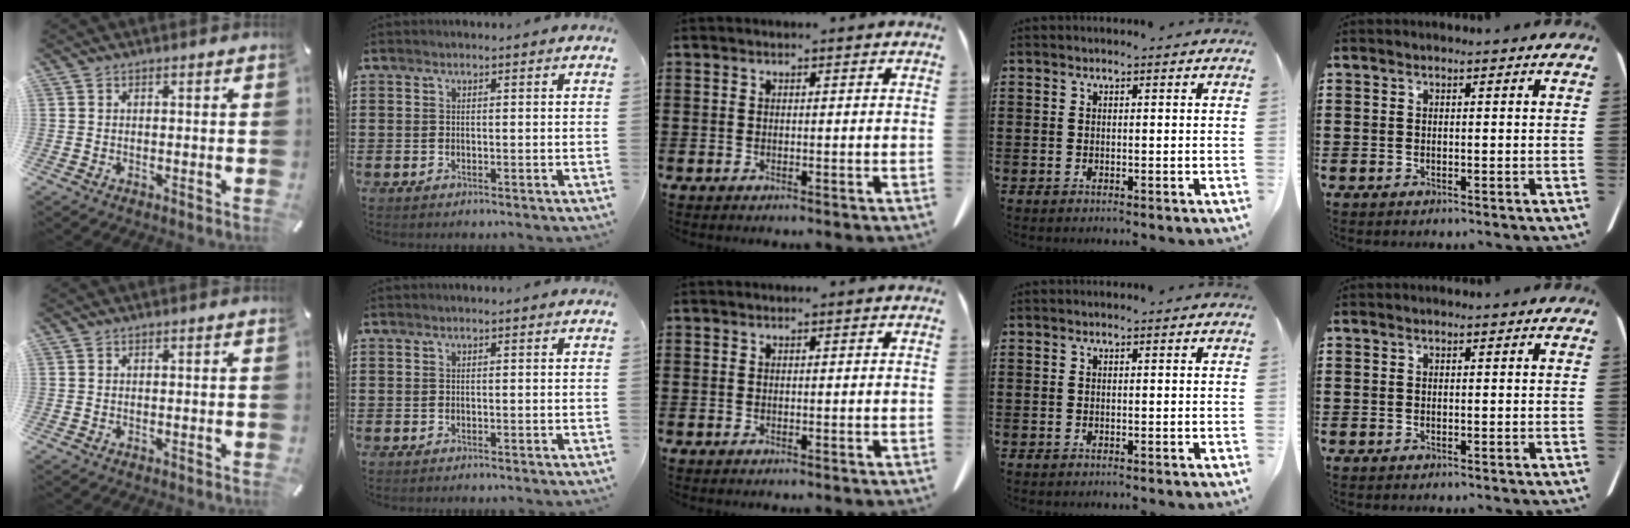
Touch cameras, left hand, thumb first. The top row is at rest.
{}